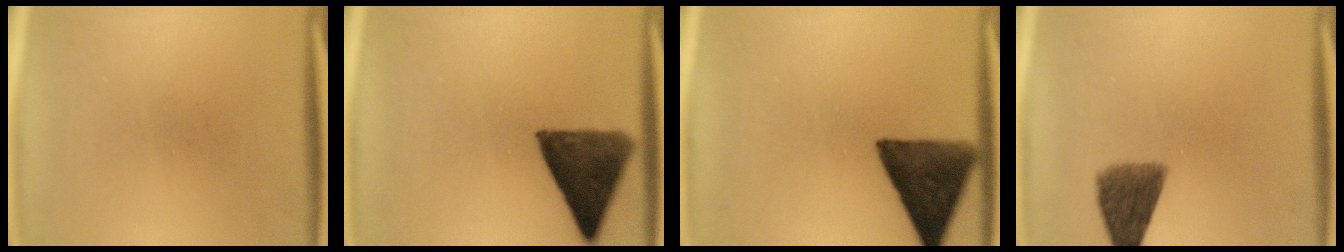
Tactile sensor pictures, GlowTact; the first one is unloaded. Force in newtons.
{"total": 11.6}
{"total": 13.0}
{"total": 7.0}